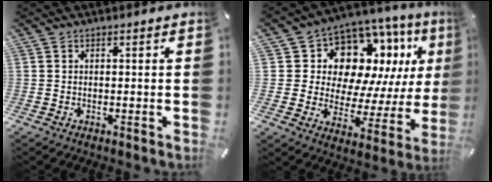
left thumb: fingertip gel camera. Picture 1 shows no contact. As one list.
[{"total": 12.8, "force": [6.6, 9.7, 5.2], "torque": [-0.092, -0.063, 0.125]}]